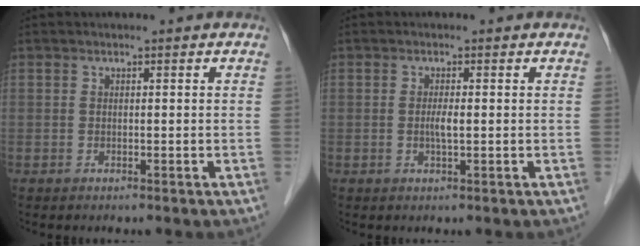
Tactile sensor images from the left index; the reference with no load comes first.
{"total": 1.6, "force": [-0.1, 0.2, 1.6], "torque": [-0.034, -0.001, -0.001]}